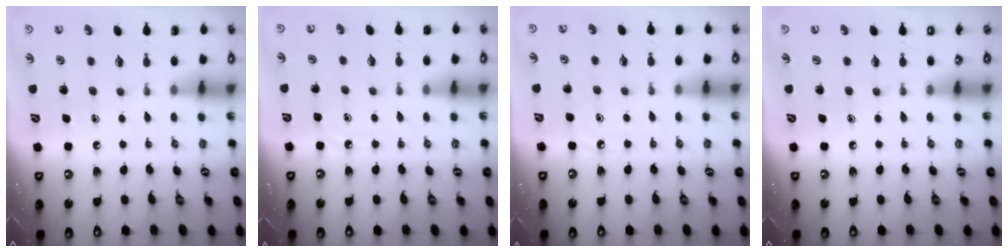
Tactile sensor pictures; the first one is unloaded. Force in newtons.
{"total": 4.4, "press": 4.4, "slide": 0.5}
{"total": 4.0, "press": 3.9, "slide": 0.6}
{"total": 0.0}